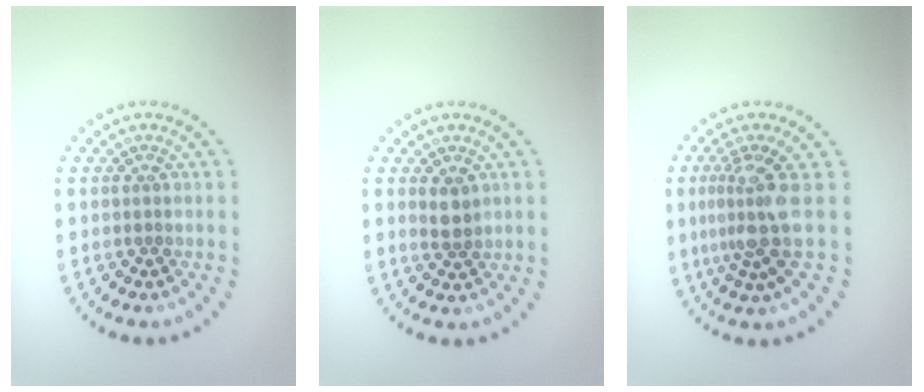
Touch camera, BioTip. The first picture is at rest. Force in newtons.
{"total": 1.6, "press": 1.5, "slide": 0.7}
{"total": 3.7, "press": 2.5, "slide": 2.8}